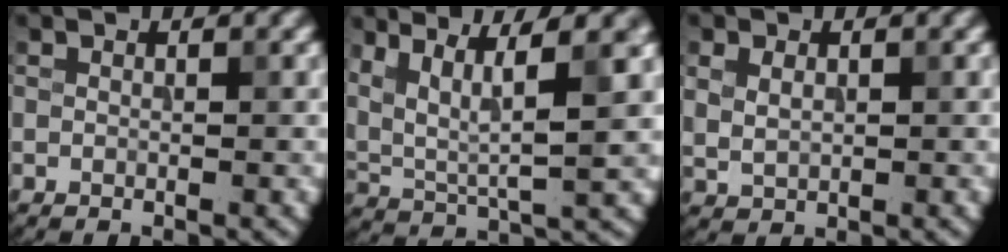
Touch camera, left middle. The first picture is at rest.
{"total": 7.6, "force": [3.7, 2.0, 6.4], "torque": [-0.127, 0.003, 0.074]}
{"total": 1.9, "force": [0.4, 1.3, 1.2], "torque": [-0.033, 0.000, 0.013]}